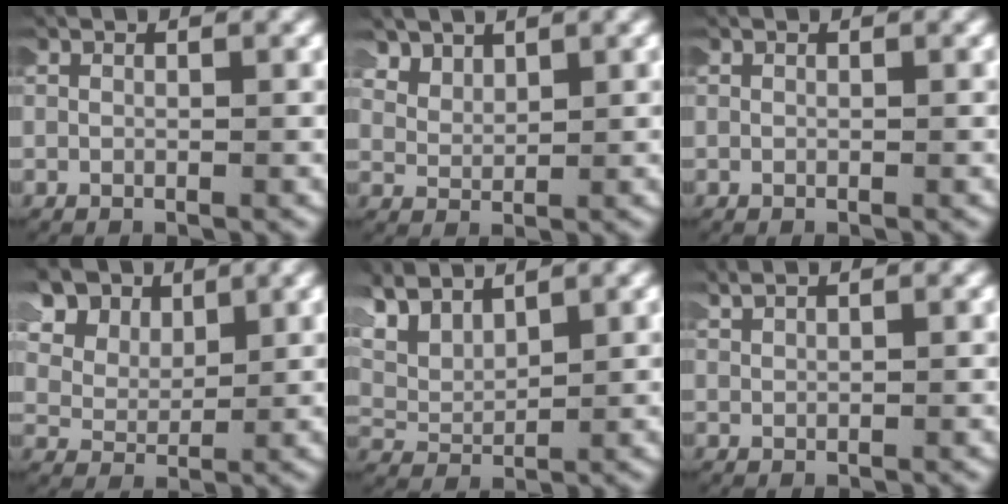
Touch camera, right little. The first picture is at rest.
{"total": 1.8, "force": [1.6, 0.6, 0.4], "torque": [-0.018, -0.006, 0.038]}
{"total": 0.0}
{"total": 8.5, "force": [4.7, 5.6, 4.3], "torque": [-0.087, 0.026, 0.060]}
{"total": 6.0, "force": [3.4, 3.7, 3.2], "torque": [-0.077, 0.005, 0.058]}
{"total": 1.5, "force": [1.3, 0.2, 0.6], "torque": [-0.009, 0.003, 0.026]}